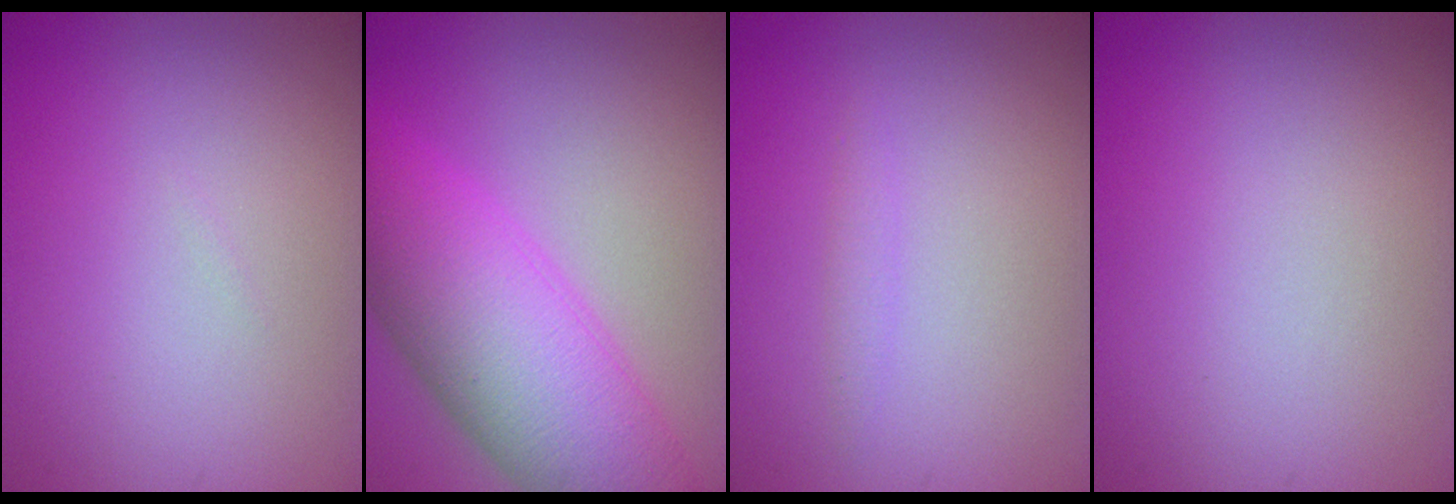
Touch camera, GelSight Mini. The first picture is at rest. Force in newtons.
{"total": 10.3, "press": 10.3, "slide": 0.2}
{"total": 0.8, "press": 0.8, "slide": 0.1}
{"total": 0.0}